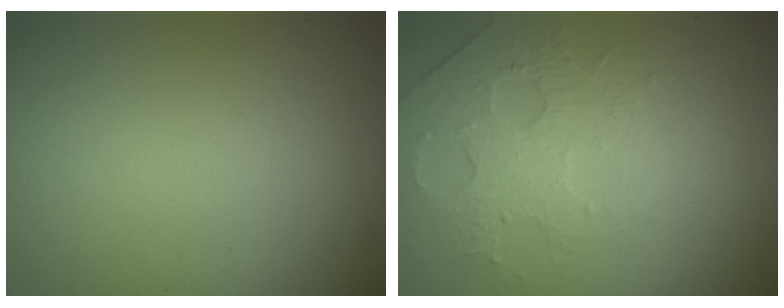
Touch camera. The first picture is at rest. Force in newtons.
{"total": 4.6, "press": 3.0, "slide": 3.5}